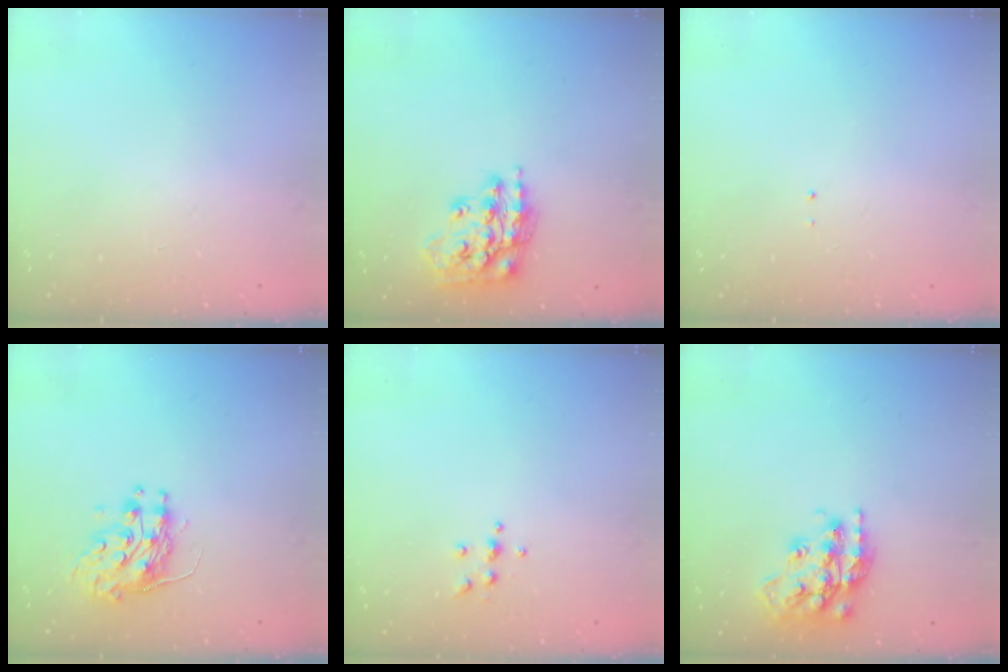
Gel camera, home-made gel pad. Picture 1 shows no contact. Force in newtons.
{"total": 16.3, "press": 16.2, "slide": 1.1}
{"total": 0.7, "press": 0.7, "slide": 0.1}
{"total": 9.2, "press": 9.2, "slide": 0.7}
{"total": 4.9, "press": 4.9, "slide": 0.7}
{"total": 17.8, "press": 17.7, "slide": 1.3}